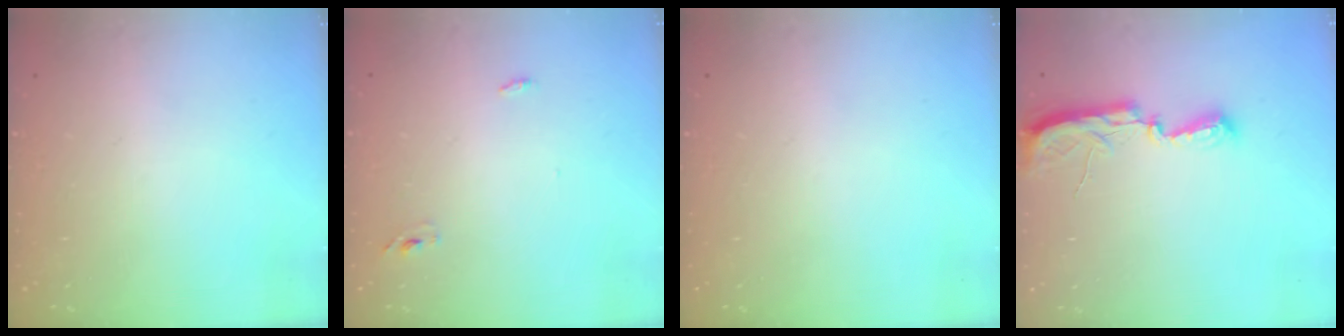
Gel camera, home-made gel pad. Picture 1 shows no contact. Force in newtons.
{"total": 2.9, "press": 2.7, "slide": 1.0}
{"total": 0.0}
{"total": 7.7, "press": 7.7, "slide": 0.7}